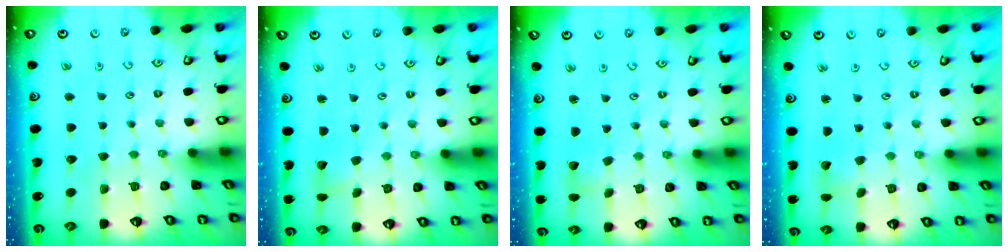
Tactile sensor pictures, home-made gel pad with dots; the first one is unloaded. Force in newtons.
{"total": 2.2, "press": 2.2, "slide": 0.3}
{"total": 2.1, "press": 2.1, "slide": 0.2}
{"total": 2.0, "press": 2.0, "slide": 0.3}